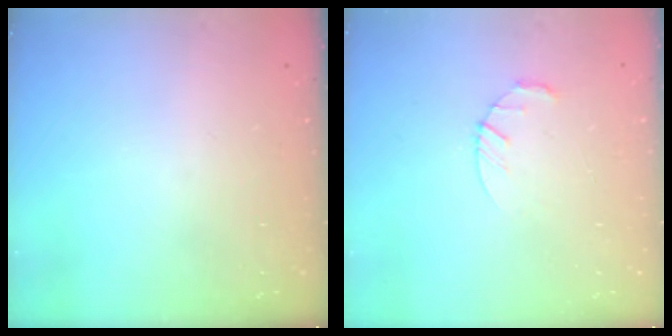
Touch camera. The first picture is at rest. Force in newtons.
{"total": 3.5, "press": 3.4, "slide": 0.5}